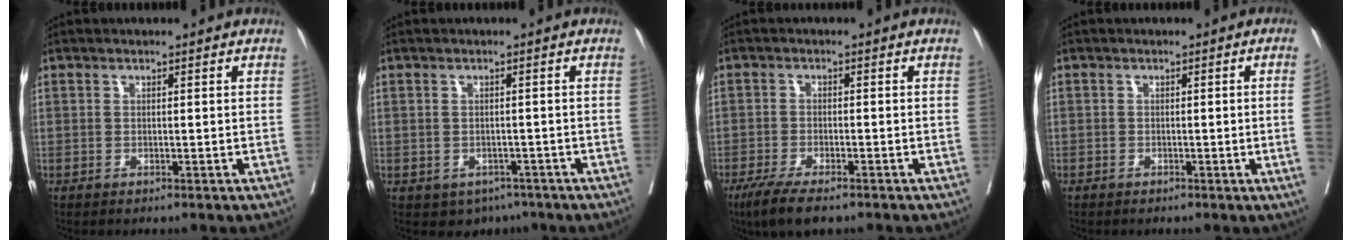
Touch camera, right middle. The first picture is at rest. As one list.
[{"total": 3.5, "force": [-2.2, 2.6, 0.8], "torque": [-0.002, 0.005, -0.026]}, {"total": 6.7, "force": [-4.9, 1.4, 4.4], "torque": [-0.073, -0.015, -0.081]}, {"total": 2.6, "force": [-0.5, -1.0, 2.3], "torque": [-0.027, -0.002, -0.006]}]